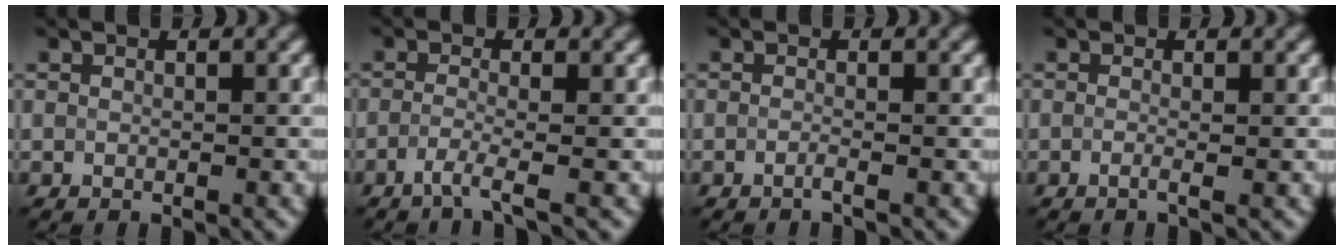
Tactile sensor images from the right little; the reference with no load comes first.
{"total": 2.1, "force": [-1.9, -0.3, 0.9], "torque": [-0.018, -0.002, -0.040]}
{"total": 1.1, "force": [-1.0, -0.3, -0.1], "torque": [0.001, -0.004, -0.015]}
{"total": 0.9, "force": [-0.7, 0.0, 0.5], "torque": [-0.010, -0.008, -0.014]}